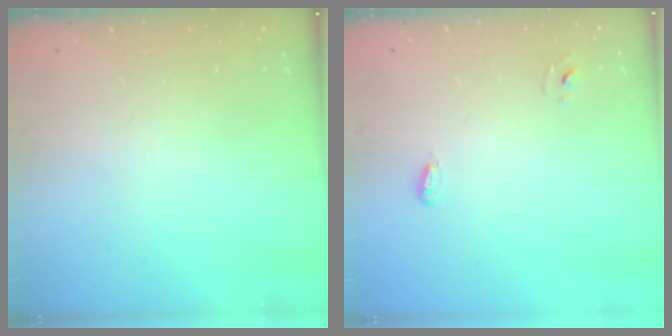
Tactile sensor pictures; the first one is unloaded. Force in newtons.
{"total": 2.6, "press": 2.5, "slide": 0.6}